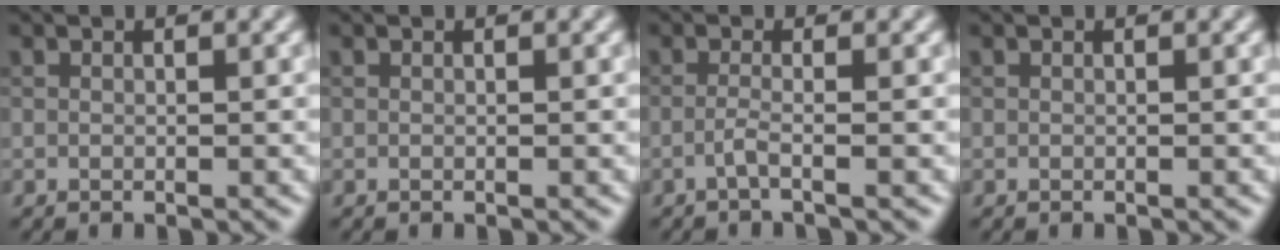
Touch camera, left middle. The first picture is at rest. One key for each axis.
{"total": 0.0}
{"total": 1.6, "fx": -0.6, "fy": 0.3, "fz": 1.4, "tx": -0.025, "ty": 0.000, "tz": -0.020}
{"total": 0.0}